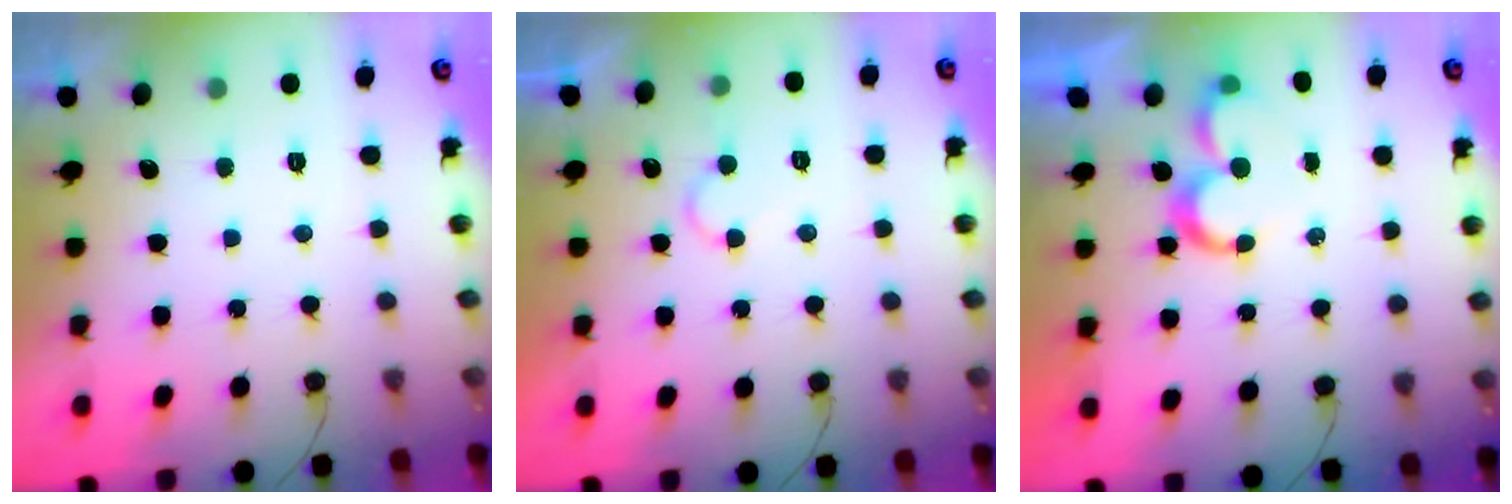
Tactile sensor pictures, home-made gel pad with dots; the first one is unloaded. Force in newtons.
{"total": 7.3, "press": 7.3, "slide": 0.6}
{"total": 7.2, "press": 7.1, "slide": 0.7}